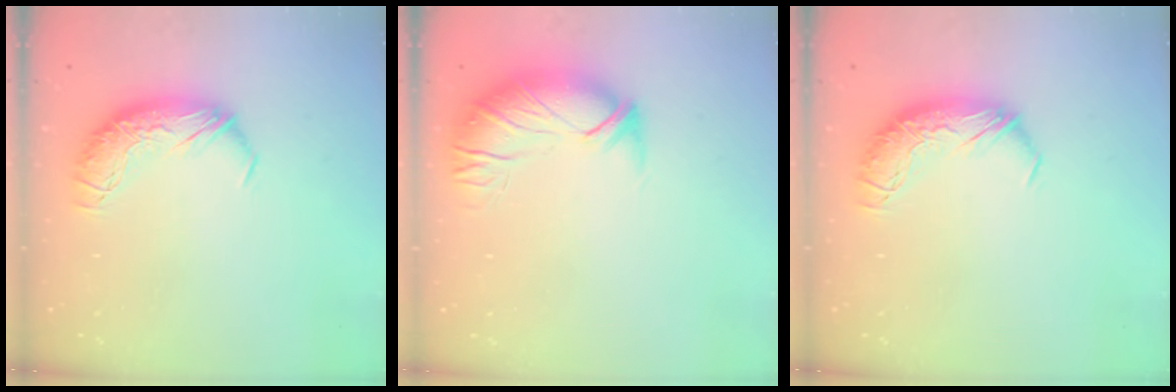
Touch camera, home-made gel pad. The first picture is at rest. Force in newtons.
{"total": 2.8, "press": 1.3, "slide": 2.5}
{"total": 0.0}